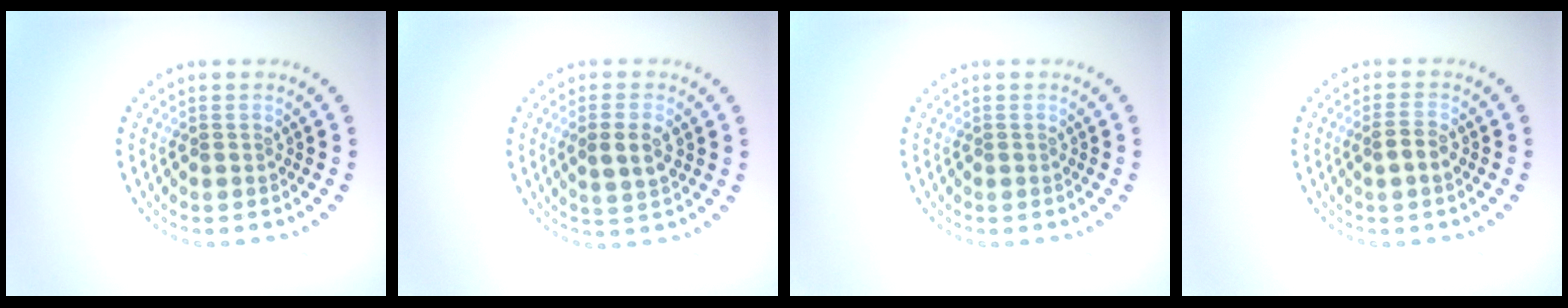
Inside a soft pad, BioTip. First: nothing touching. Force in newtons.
{"total": 2.7, "press": 2.7, "slide": 0.5}
{"total": 0.0}
{"total": 1.8, "press": 1.7, "slide": 0.6}